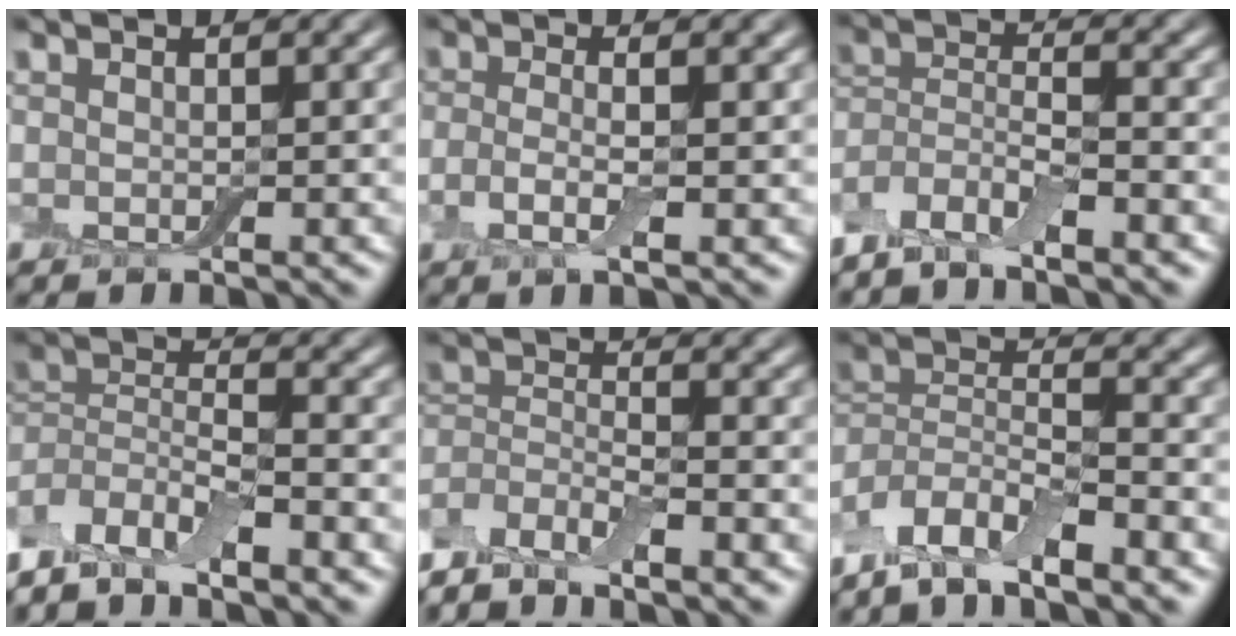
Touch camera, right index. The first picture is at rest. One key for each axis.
{"total": 2.6, "fx": -0.5, "fy": 0.7, "fz": 2.5, "tx": -0.055, "ty": -0.004, "tz": -0.015}
{"total": 4.6, "fx": -3.8, "fy": 1.2, "fz": 2.3, "tx": -0.049, "ty": 0.000, "tz": -0.080}
{"total": 6.0, "fx": -4.4, "fy": 2.0, "fz": 3.6, "tx": -0.070, "ty": 0.003, "tz": -0.092}
{"total": 4.6, "fx": -3.9, "fy": 1.3, "fz": 2.1, "tx": -0.046, "ty": 0.001, "tz": -0.081}
{"total": 6.5, "fx": -4.6, "fy": 2.0, "fz": 4.2, "tx": -0.082, "ty": 0.002, "tz": -0.095}